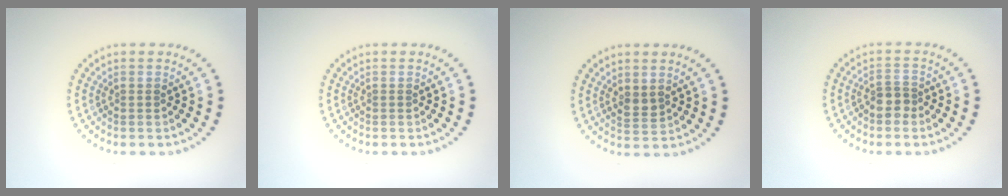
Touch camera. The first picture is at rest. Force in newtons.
{"total": 0.0}
{"total": 1.5, "press": 1.3, "slide": 0.6}
{"total": 2.0, "press": 1.7, "slide": 1.0}